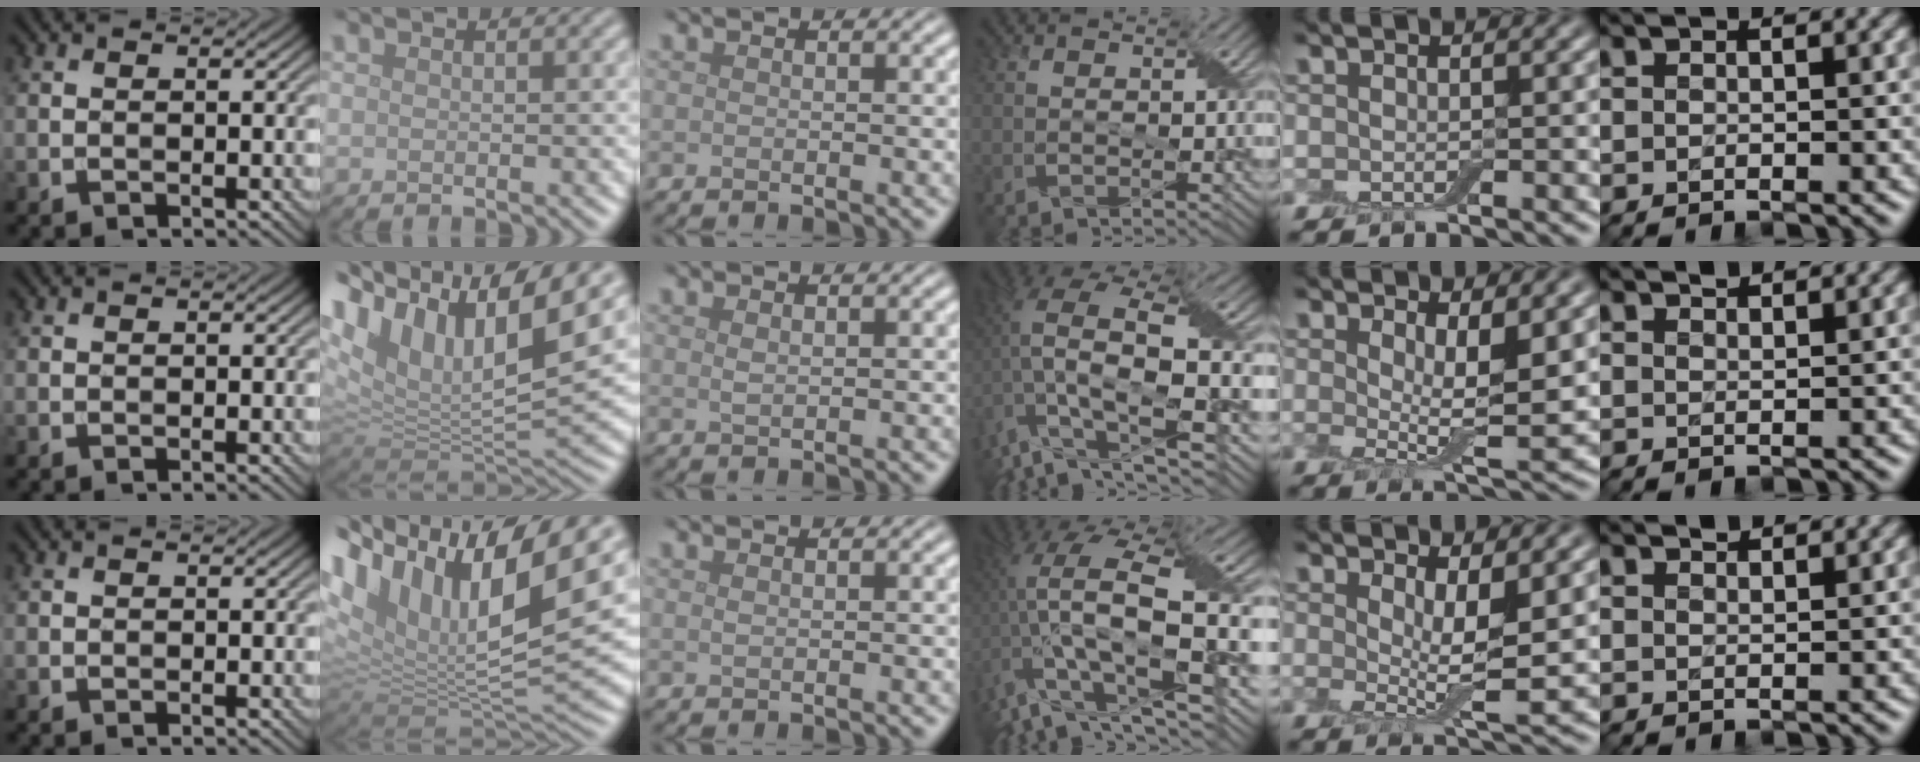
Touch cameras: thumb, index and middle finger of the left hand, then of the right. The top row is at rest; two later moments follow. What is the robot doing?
{"motion": "peel", "object": "bubble wrap"}